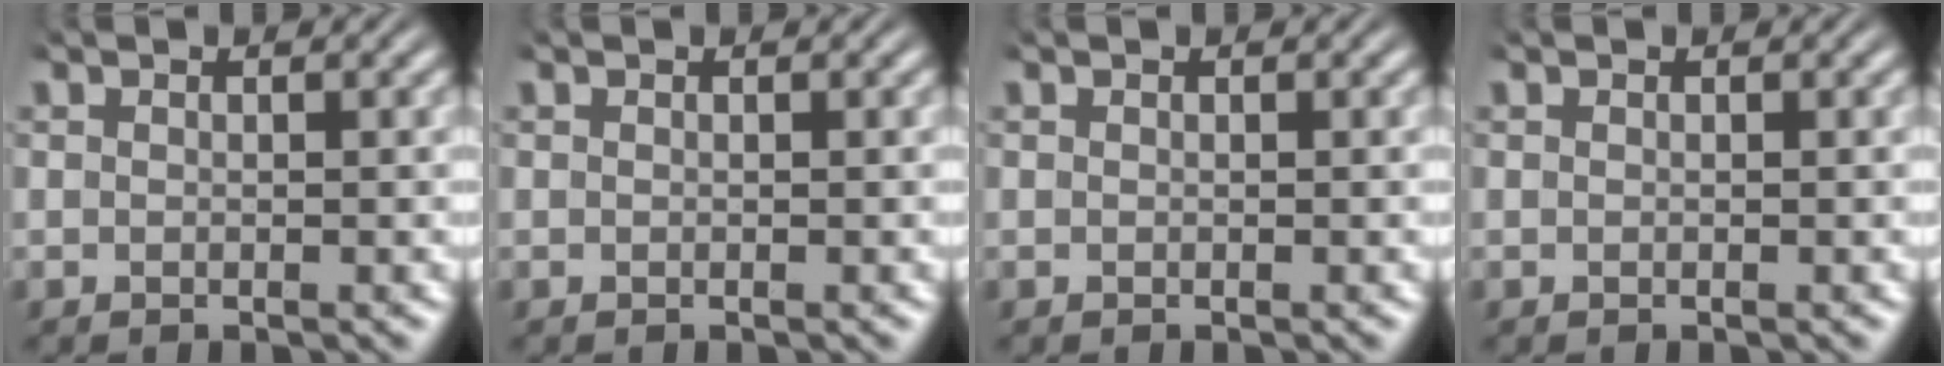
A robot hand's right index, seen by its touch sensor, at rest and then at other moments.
{"total": 0.0}
{"total": 0.0}
{"total": 0.0}